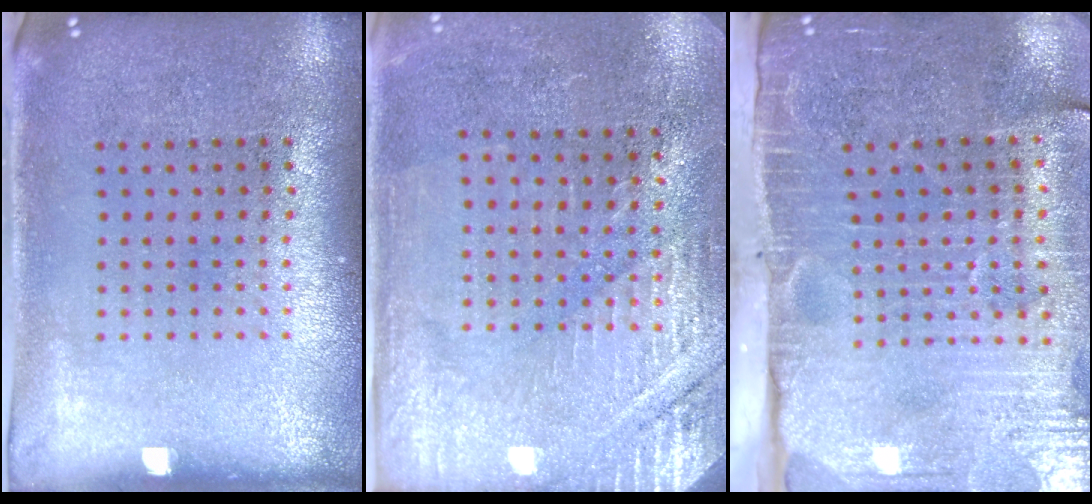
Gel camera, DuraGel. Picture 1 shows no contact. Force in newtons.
{"total": 2.8, "press": 2.8, "slide": 0.5}
{"total": 4.5, "press": 3.9, "slide": 2.4}